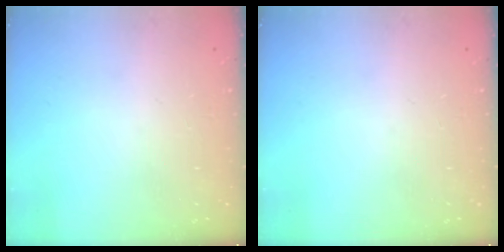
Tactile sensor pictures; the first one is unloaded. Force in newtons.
{"total": 0.0}